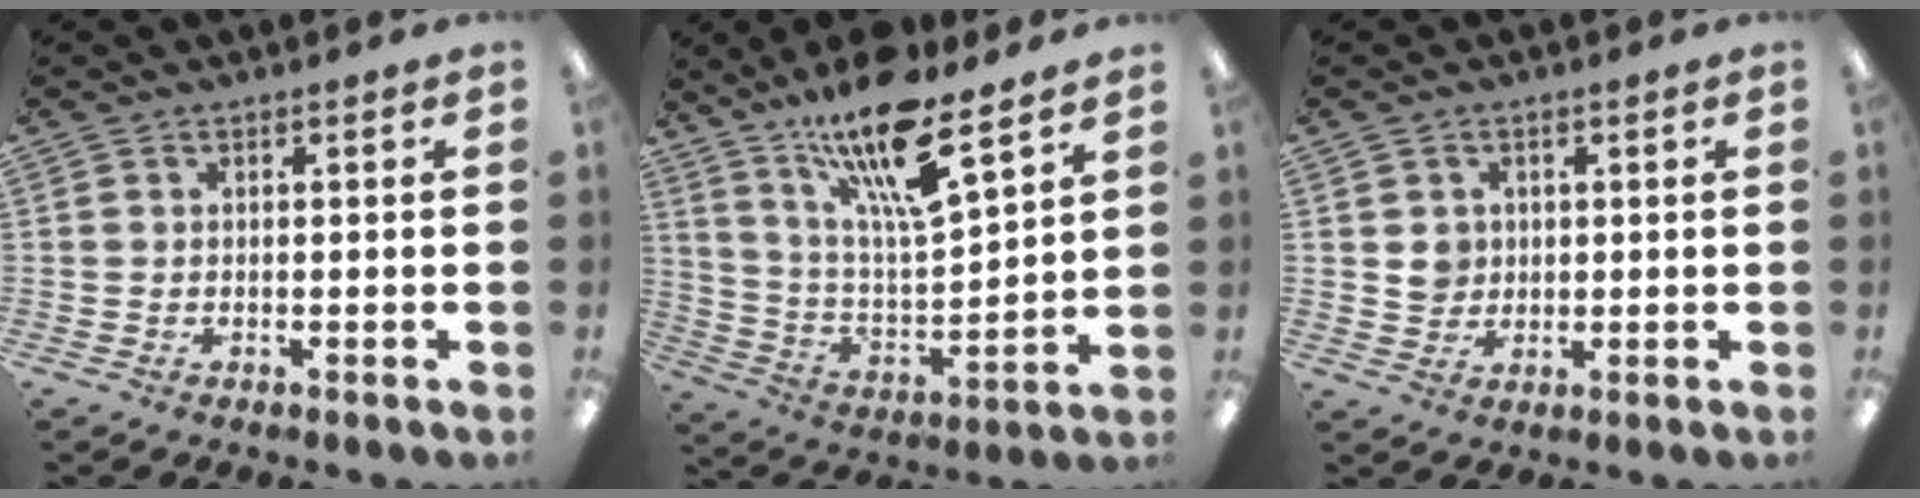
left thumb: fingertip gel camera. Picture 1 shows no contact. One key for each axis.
{"total": 17.8, "fx": 12.8, "fy": 4.3, "fz": 11.5, "tx": -0.211, "ty": -0.073, "tz": 0.214}
{"total": 3.9, "fx": 1.1, "fy": 3.7, "fz": 0.7, "tx": -0.001, "ty": -0.002, "tz": 0.015}